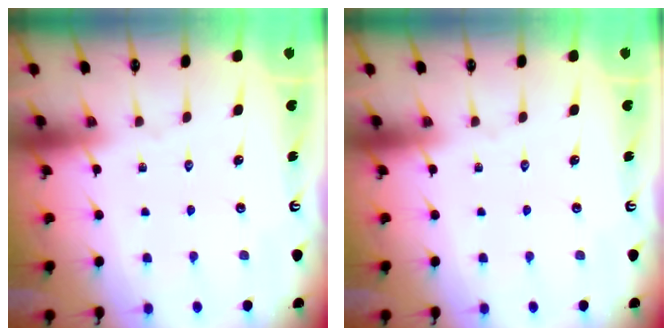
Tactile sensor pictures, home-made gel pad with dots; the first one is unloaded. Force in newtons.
{"total": 0.0}